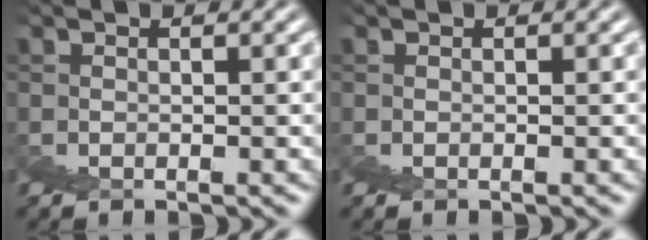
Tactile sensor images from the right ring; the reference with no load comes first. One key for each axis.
{"total": 0.0}